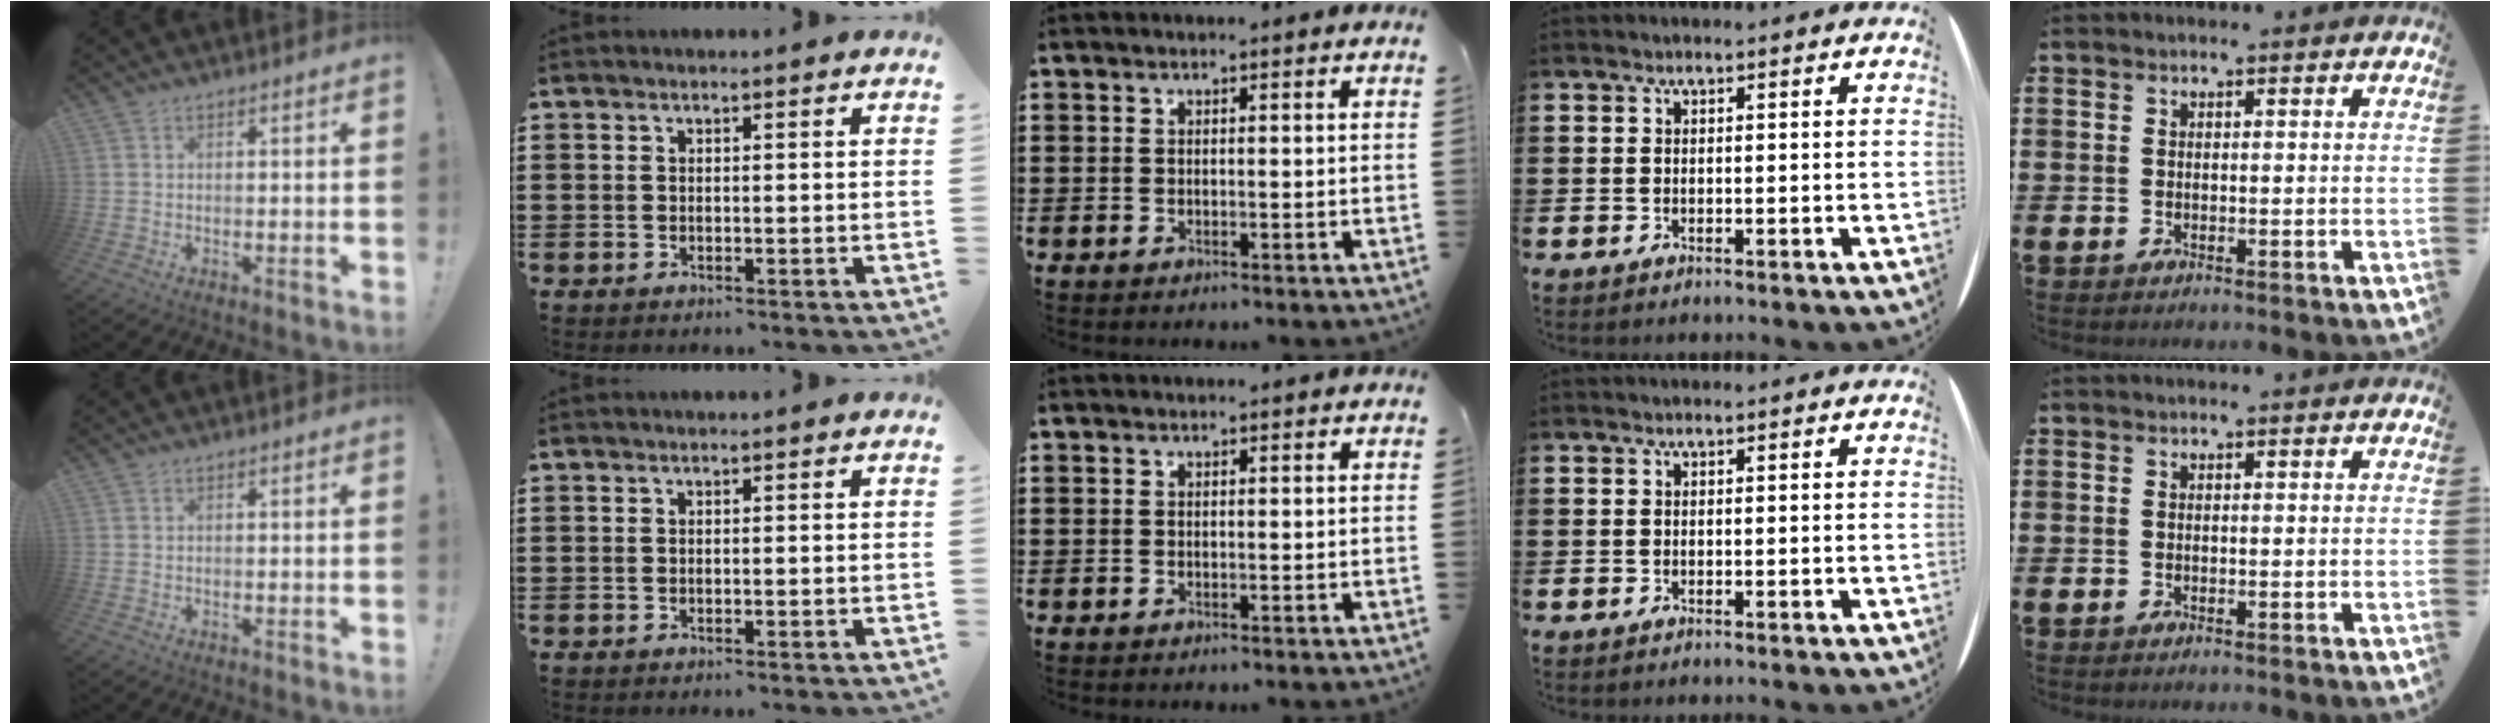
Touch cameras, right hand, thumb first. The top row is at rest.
{}